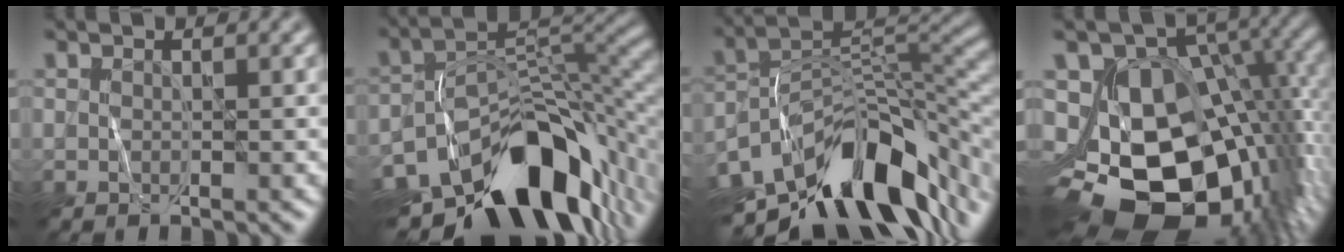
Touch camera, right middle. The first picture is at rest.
{"total": 14.1, "force": [-8.6, 7.0, 8.8], "torque": [-0.134, 0.006, -0.143]}
{"total": 13.1, "force": [-7.5, 6.3, 8.7], "torque": [-0.141, 0.017, -0.137]}
{"total": 15.8, "force": [-3.2, 11.3, 10.6], "torque": [-0.158, -0.015, -0.037]}